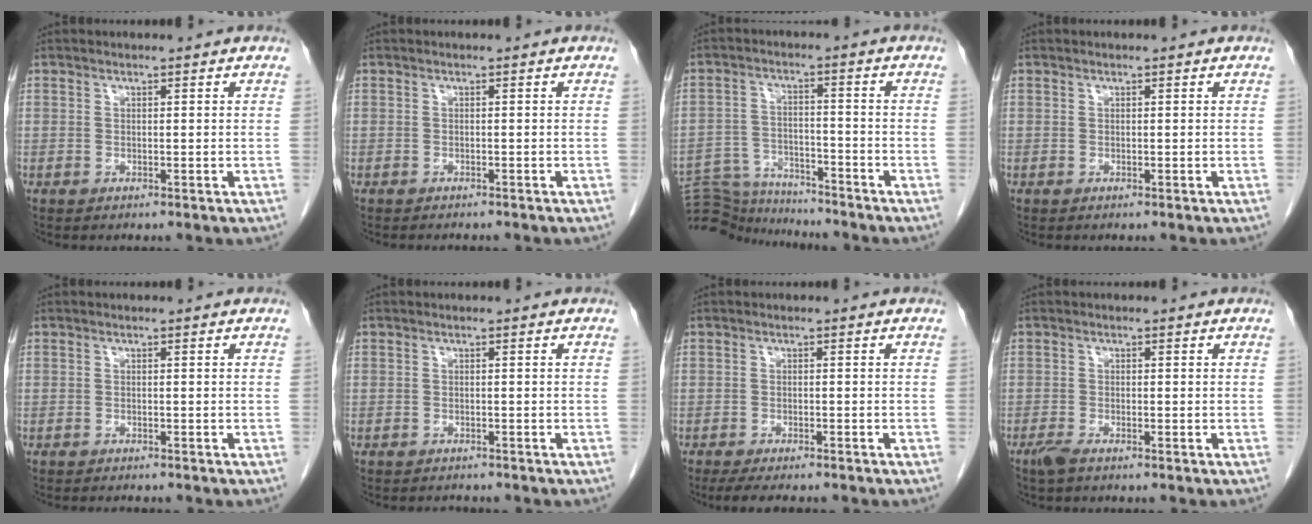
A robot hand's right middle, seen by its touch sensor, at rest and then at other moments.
{"total": 1.6, "force": [-1.5, 0.3, 0.5], "torque": [-0.012, -0.005, -0.016]}
{"total": 10.6, "force": [-10.5, 1.2, 0.6], "torque": [-0.017, 0.014, -0.176]}
{"total": 0.0}
{"total": 2.1, "force": [-1.9, 0.4, 0.7], "torque": [-0.013, -0.006, -0.021]}
{"total": 1.8, "force": [-1.7, 0.5, 0.1], "torque": [-0.006, -0.006, -0.023]}
{"total": 7.3, "force": [-6.1, 1.5, 3.7], "torque": [-0.048, -0.010, -0.087]}
{"total": 1.7, "force": [-1.3, 0.3, 1.1], "torque": [-0.029, -0.004, -0.026]}